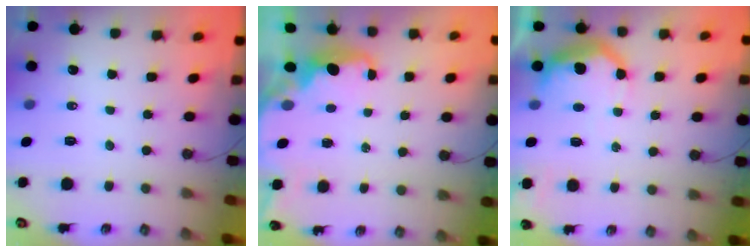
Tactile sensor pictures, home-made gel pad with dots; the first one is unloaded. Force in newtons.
{"total": 2.4, "press": 2.3, "slide": 0.7}
{"total": 13.7, "press": 13.7, "slide": 1.0}